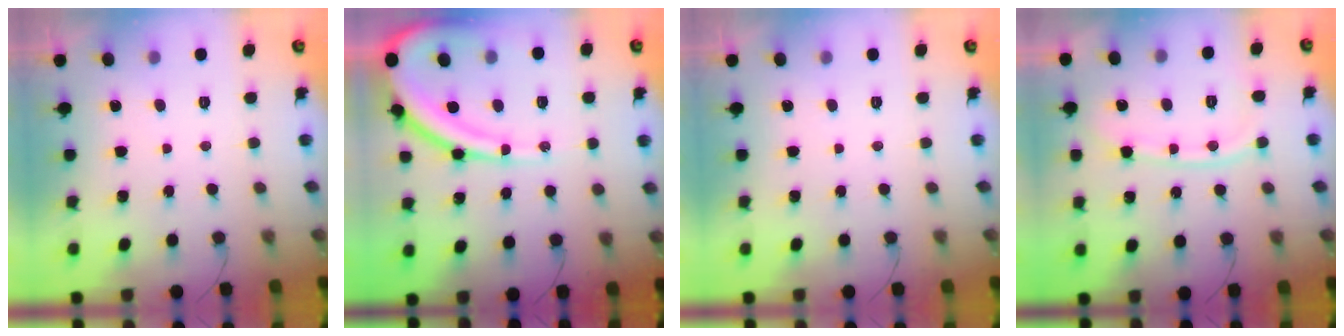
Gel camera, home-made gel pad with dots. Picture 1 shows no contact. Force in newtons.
{"total": 14.6, "press": 14.5, "slide": 1.3}
{"total": 0.0}
{"total": 10.8, "press": 10.7, "slide": 1.4}